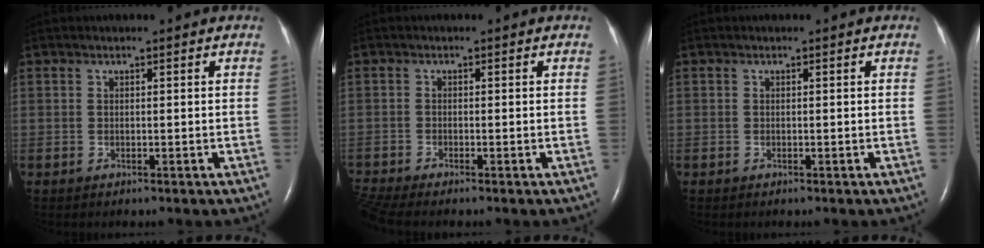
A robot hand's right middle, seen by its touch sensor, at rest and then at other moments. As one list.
[{"total": 2.9, "force": [-2.6, -0.5, 1.0], "torque": [-0.031, -0.009, -0.054]}, {"total": 0.0}]